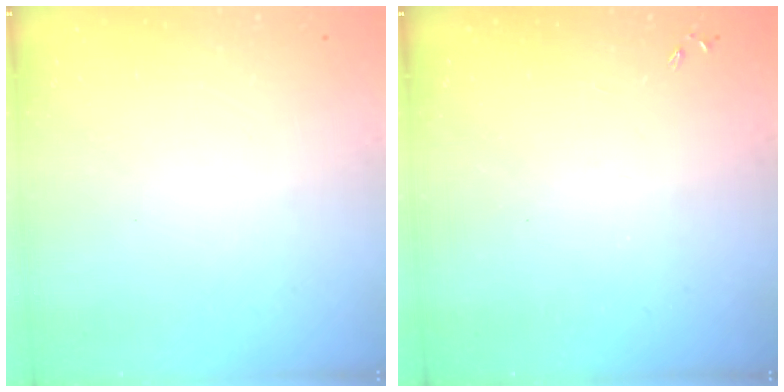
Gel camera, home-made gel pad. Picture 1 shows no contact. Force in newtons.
{"total": 0.0}